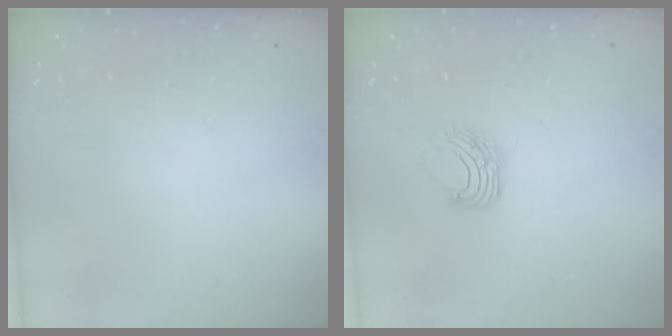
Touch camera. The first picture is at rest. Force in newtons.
{"total": 7.5, "press": 7.5, "slide": 0.7}